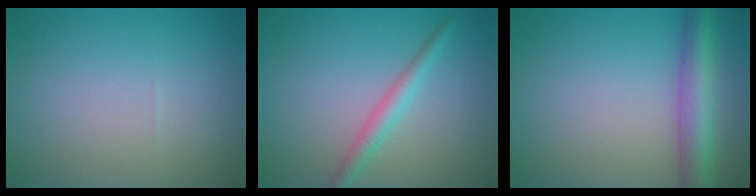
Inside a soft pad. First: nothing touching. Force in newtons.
{"total": 2.2, "press": 2.2, "slide": 0.0}
{"total": 5.1, "press": 5.1, "slide": 0.2}